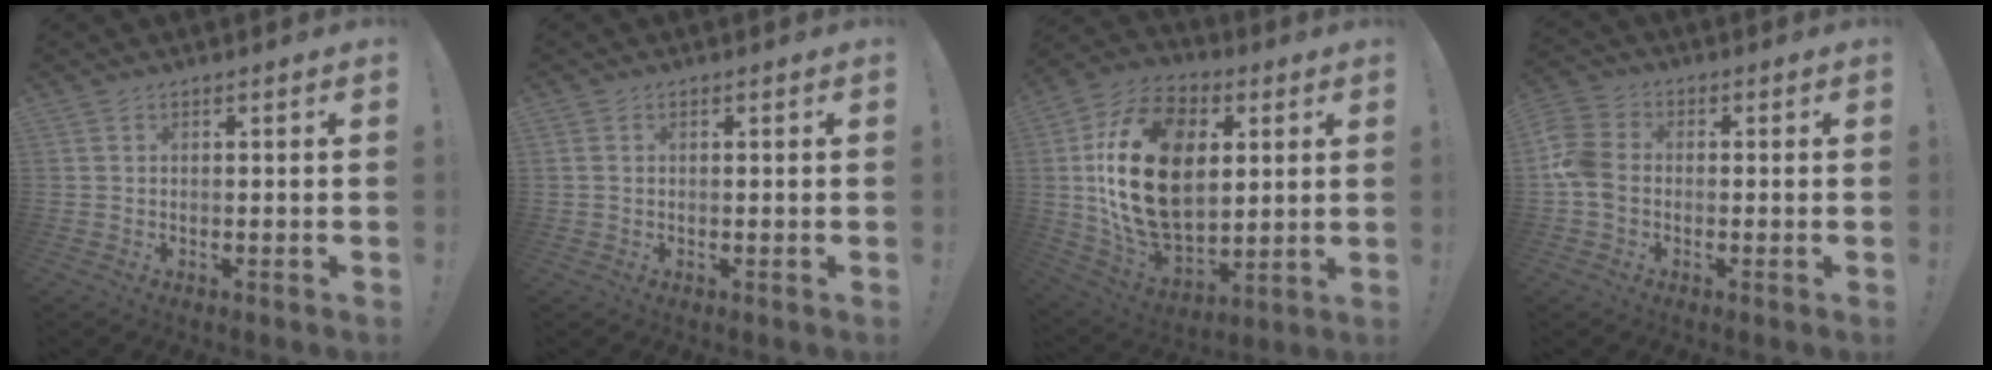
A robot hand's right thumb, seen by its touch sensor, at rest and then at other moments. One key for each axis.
{"total": 0.6, "fx": 0.0, "fy": 0.6, "fz": 0.3, "tx": -0.009, "ty": 0.004, "tz": 0.002}
{"total": 27.1, "fx": 4.0, "fy": 18.3, "fz": 19.5, "tx": -0.375, "ty": -0.011, "tz": 0.077}
{"total": 8.6, "fx": -1.9, "fy": 6.4, "fz": 5.4, "tx": -0.123, "ty": 0.019, "tz": -0.029}